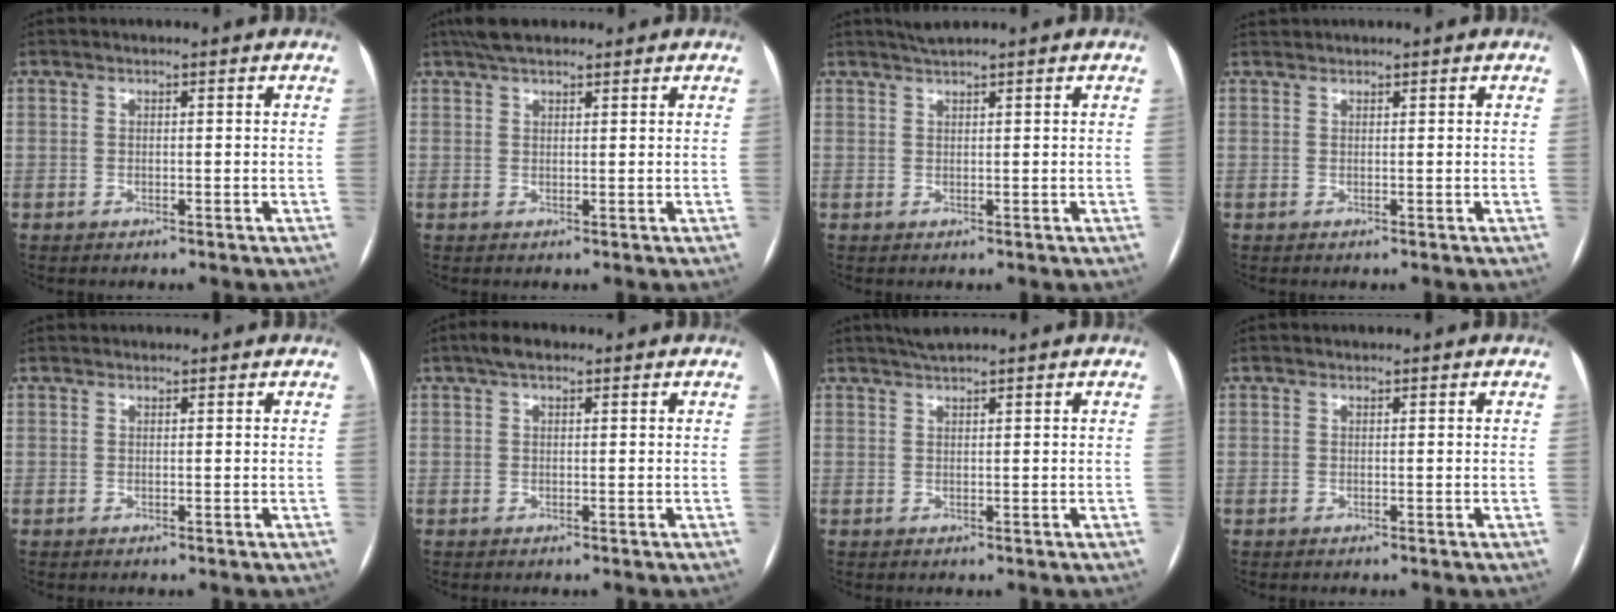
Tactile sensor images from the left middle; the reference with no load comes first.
{"total": 5.3, "force": [4.3, 1.7, 2.6], "torque": [-0.046, 0.030, 0.075]}
{"total": 1.8, "force": [1.6, -0.4, 0.6], "torque": [-0.011, 0.007, 0.033]}
{"total": 0.9, "force": [0.8, 0.1, -0.1], "torque": [-0.006, 0.014, 0.021]}
{"total": 1.5, "force": [1.4, 0.4, 0.2], "torque": [-0.008, 0.025, 0.023]}
{"total": 2.7, "force": [1.7, 1.0, 1.9], "torque": [-0.039, 0.020, 0.030]}
{"total": 2.3, "force": [2.0, -0.3, 1.0], "torque": [-0.017, 0.011, 0.039]}
{"total": 0.0}